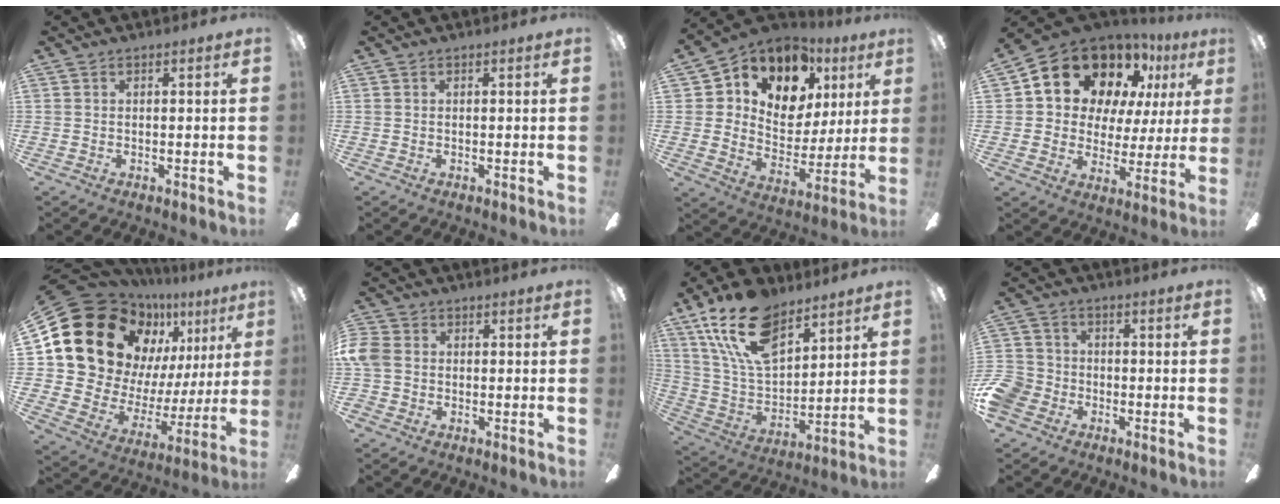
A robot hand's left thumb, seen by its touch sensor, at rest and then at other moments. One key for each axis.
{"total": 0.0}
{"total": 13.1, "fx": 7.8, "fy": 9.2, "fz": 5.0, "tx": -0.092, "ty": -0.049, "tz": 0.147}
{"total": 17.2, "fx": 11.1, "fy": 10.7, "fz": 7.7, "tx": -0.131, "ty": -0.064, "tz": 0.202}
{"total": 24.4, "fx": 12.4, "fy": 16.7, "fz": 12.8, "tx": -0.250, "ty": -0.081, "tz": 0.250}
{"total": 6.0, "fx": -0.5, "fy": 4.9, "fz": 3.5, "tx": -0.088, "ty": 0.013, "tz": -0.009}
{"total": 20.0, "fx": 12.6, "fy": 10.6, "fz": 11.3, "tx": -0.223, "ty": -0.051, "tz": 0.232}
{"total": 7.1, "fx": -3.4, "fy": 5.7, "fz": 2.6, "tx": -0.073, "ty": 0.028, "tz": -0.066}